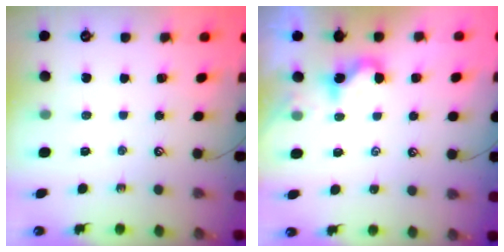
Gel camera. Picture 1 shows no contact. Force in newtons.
{"total": 0.6, "press": 0.6, "slide": 0.3}